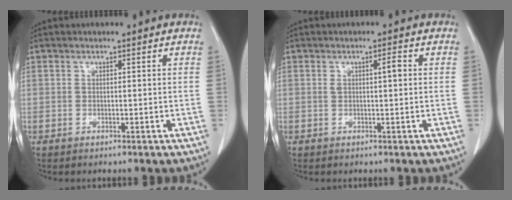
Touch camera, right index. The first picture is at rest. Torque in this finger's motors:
{"motor_torque": [0.00, 0.05, 0.02, 0.03]}